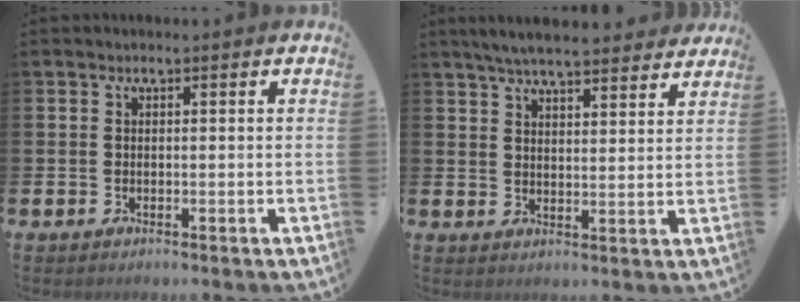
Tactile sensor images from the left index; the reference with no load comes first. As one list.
[{"total": 6.0, "force": [5.7, 0.7, 1.5], "torque": [-0.039, -0.027, 0.103]}]